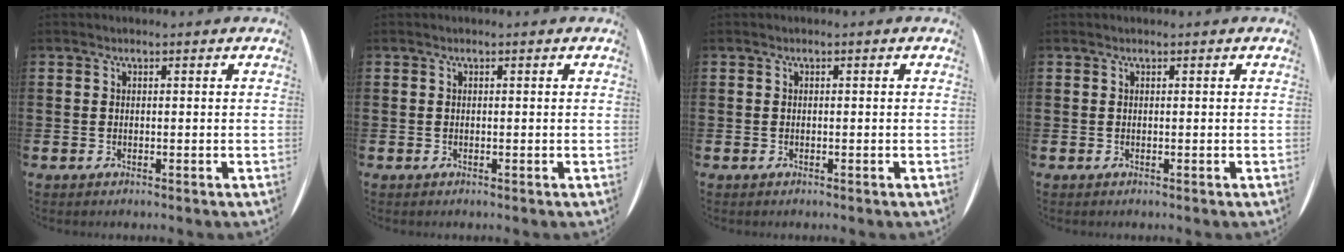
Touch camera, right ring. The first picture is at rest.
{"total": 0.0}
{"total": 0.0}
{"total": 0.0}